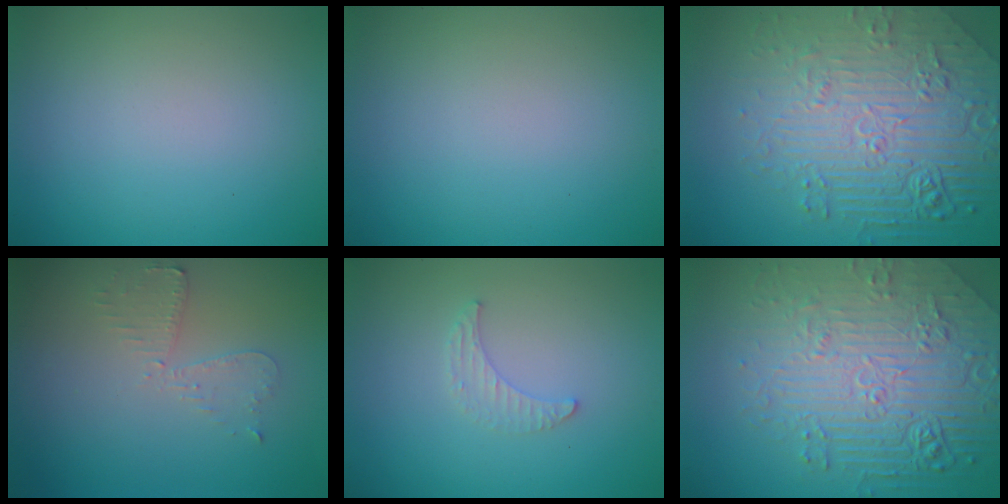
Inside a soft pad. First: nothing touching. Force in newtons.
{"total": 0.0}
{"total": 8.9, "press": 6.2, "slide": 6.4}
{"total": 2.2, "press": 2.2, "slide": 0.5}
{"total": 1.3, "press": 1.3, "slide": 0.4}
{"total": 8.2, "press": 6.2, "slide": 5.4}